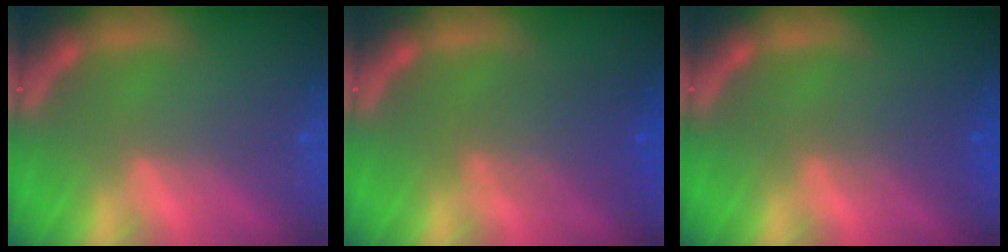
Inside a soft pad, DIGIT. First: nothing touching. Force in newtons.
{"total": 4.1}
{"total": 2.5}